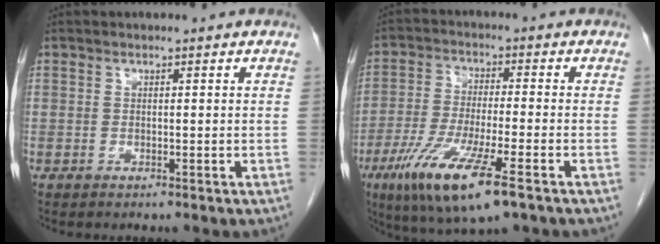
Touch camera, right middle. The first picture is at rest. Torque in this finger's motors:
{"motor_torque": [1.43, -0.71, 0.65, 0.18]}